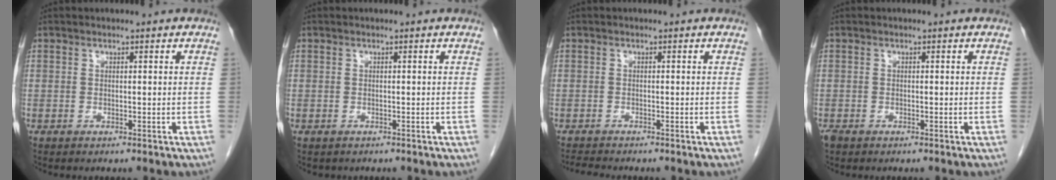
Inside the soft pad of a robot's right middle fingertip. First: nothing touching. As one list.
[{"total": 0.8, "force": [-0.6, 0.5, 0.0], "torque": [-0.011, 0.001, -0.008]}, {"total": 2.8, "force": [-2.6, 0.2, 0.9], "torque": [-0.016, -0.011, -0.043]}, {"total": 1.0, "force": [-0.8, 0.5, 0.4], "torque": [-0.017, -0.003, -0.013]}]